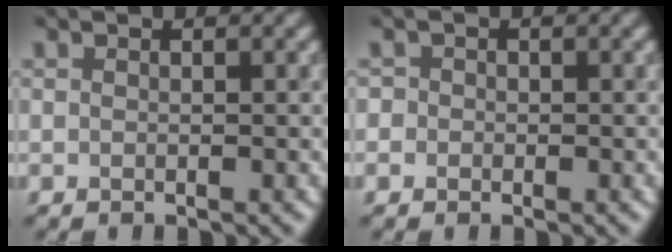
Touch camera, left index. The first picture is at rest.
{"total": 0.9, "force": [0.0, 0.9, -0.1], "torque": [0.012, -0.003, -0.011]}